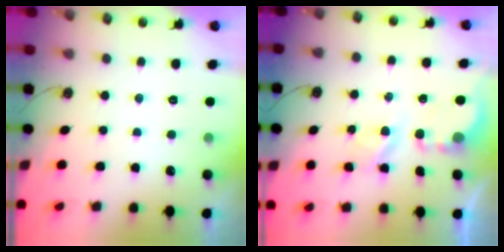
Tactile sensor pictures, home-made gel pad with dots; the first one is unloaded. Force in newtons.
{"total": 5.9, "press": 5.9, "slide": 0.6}